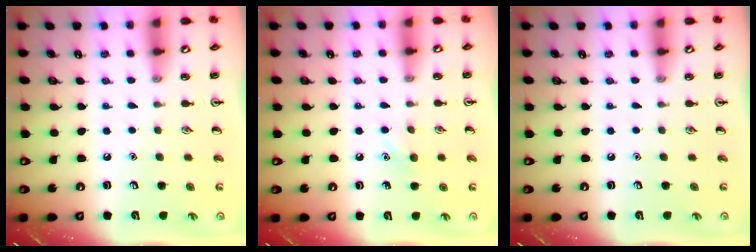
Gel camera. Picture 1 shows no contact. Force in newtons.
{"total": 5.5, "press": 5.2, "slide": 1.6}
{"total": 0.0}